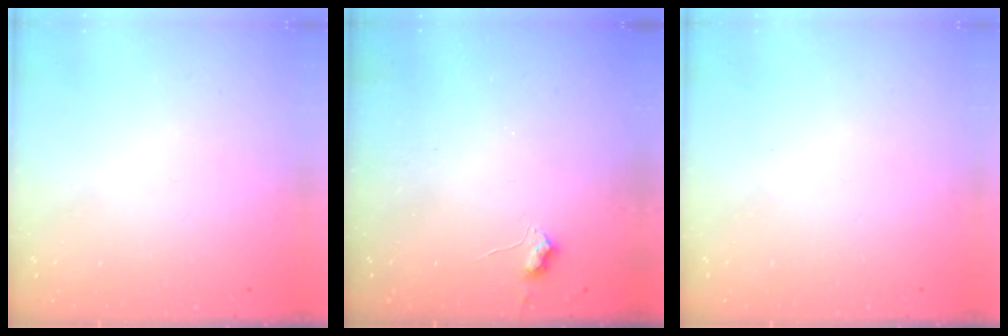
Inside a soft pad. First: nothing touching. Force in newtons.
{"total": 4.3, "press": 4.3, "slide": 0.7}
{"total": 0.0}